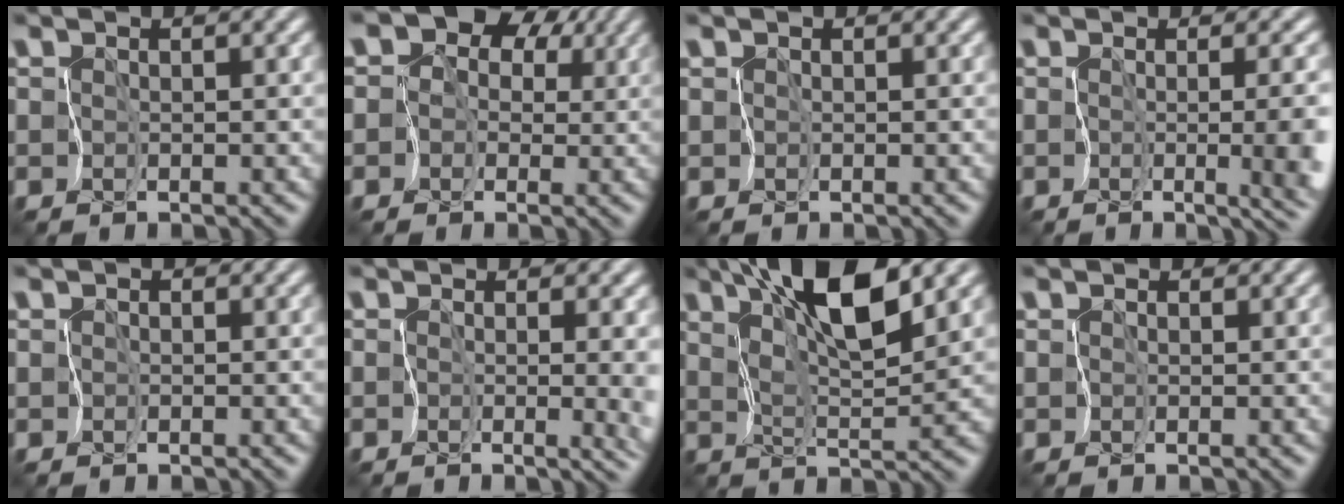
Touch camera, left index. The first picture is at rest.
{"total": 9.4, "force": [2.7, 7.7, 4.6], "torque": [-0.072, 0.045, -0.009]}
{"total": 0.7, "force": [0.3, 0.5, 0.3], "torque": [0.007, 0.010, -0.003]}
{"total": 6.2, "force": [-1.1, 2.2, 5.7], "torque": [-0.057, -0.020, -0.003]}
{"total": 1.1, "force": [0.2, 1.0, 0.5], "torque": [0.008, 0.015, -0.008]}
{"total": 3.8, "force": [-0.3, 1.6, 3.4], "torque": [-0.027, -0.008, -0.003]}
{"total": 8.6, "force": [5.2, 1.4, 6.7], "torque": [-0.123, 0.014, 0.089]}
{"total": 1.1, "force": [0.5, 0.8, 0.5], "torque": [0.002, 0.014, -0.001]}